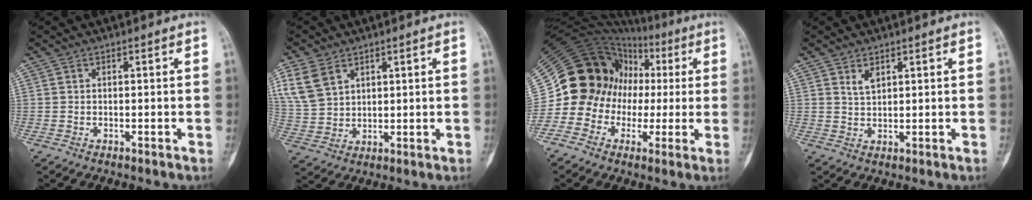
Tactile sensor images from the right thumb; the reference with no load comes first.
{"total": 8.7, "force": [4.4, 6.0, 4.5], "torque": [-0.085, -0.004, 0.100]}
{"total": 17.7, "force": [-0.5, 16.1, 7.2], "torque": [-0.100, 0.079, -0.008]}
{"total": 2.4, "force": [1.4, 1.3, 1.5], "torque": [-0.022, -0.010, 0.033]}